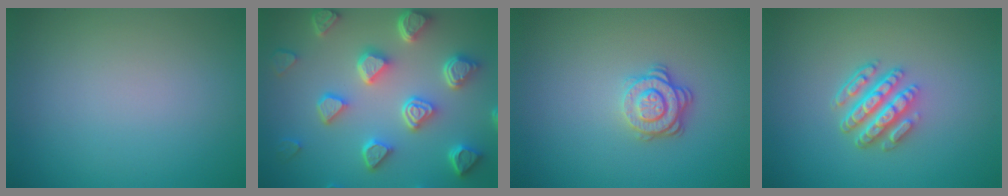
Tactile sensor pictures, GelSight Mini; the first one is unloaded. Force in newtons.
{"total": 7.4, "press": 5.9, "slide": 4.5}
{"total": 3.0, "press": 2.6, "slide": 1.5}
{"total": 4.7, "press": 3.5, "slide": 3.1}